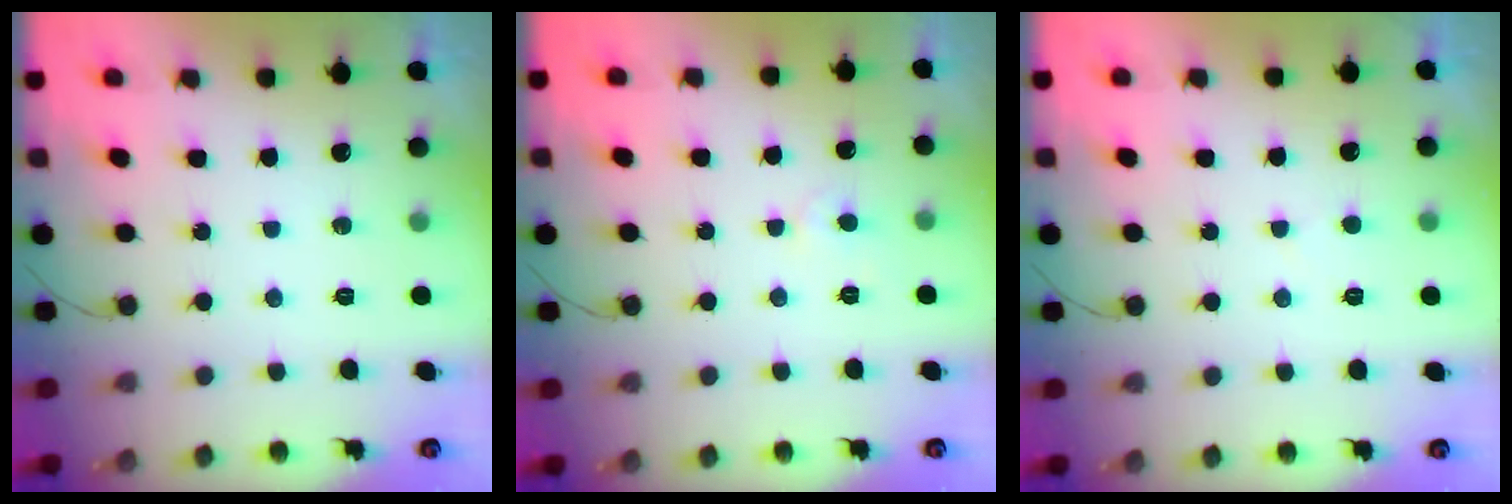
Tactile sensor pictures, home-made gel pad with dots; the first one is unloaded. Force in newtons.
{"total": 3.3, "press": 3.3, "slide": 0.4}
{"total": 2.3, "press": 2.3, "slide": 0.3}